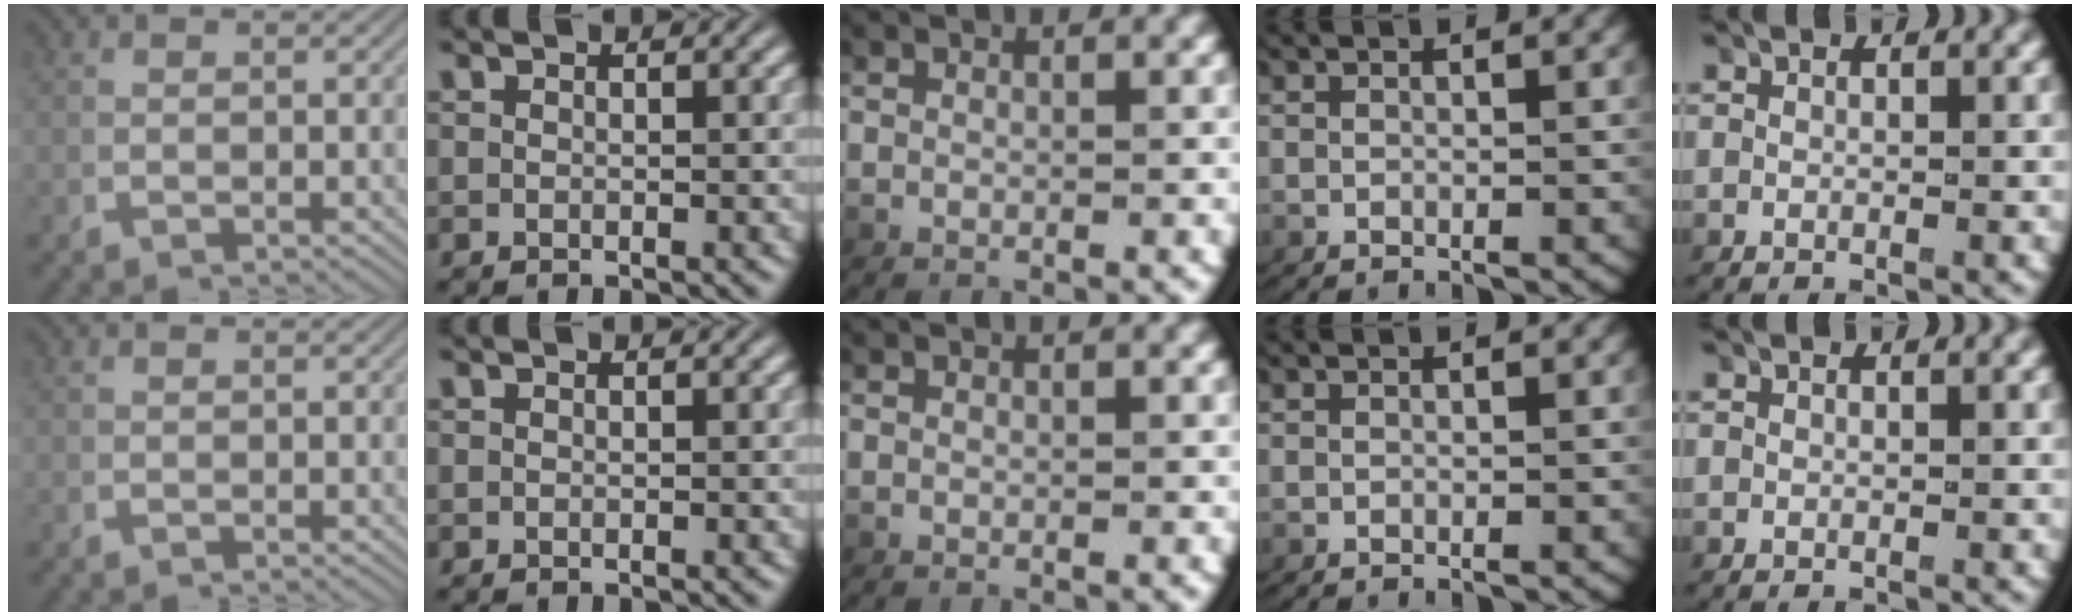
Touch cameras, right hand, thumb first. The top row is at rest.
{}